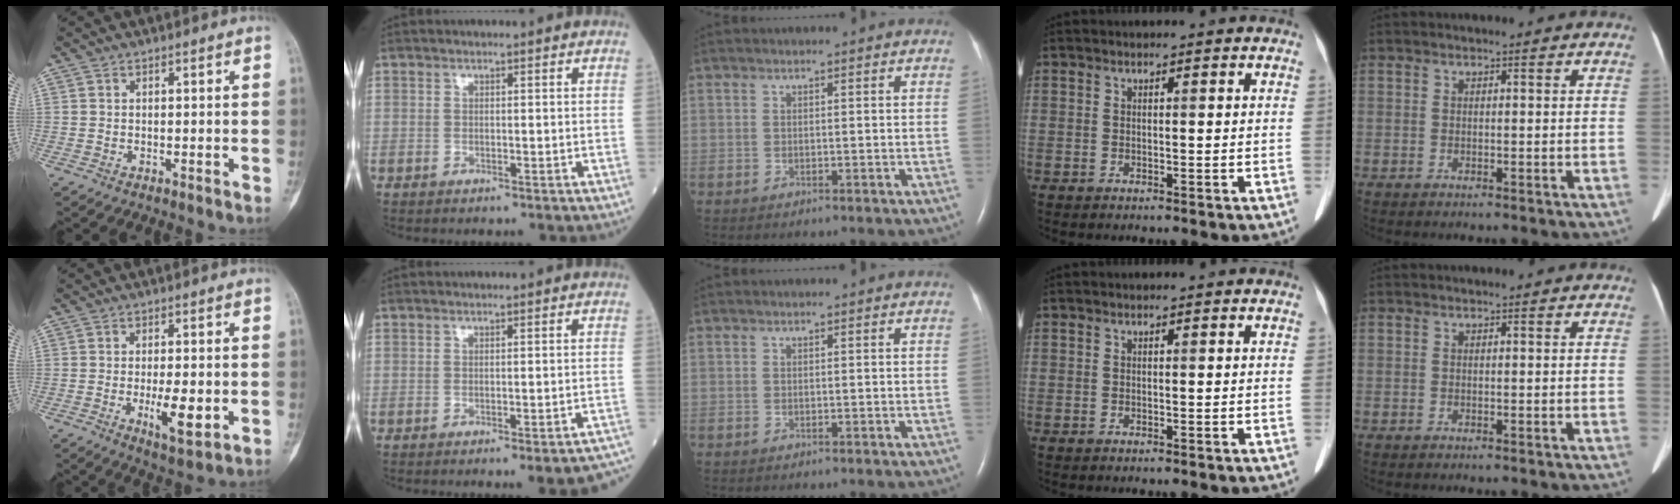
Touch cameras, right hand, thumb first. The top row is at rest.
{"thumb": {"total": 7.3, "force": [-1.4, 2.5, 6.7], "torque": [-0.106, -0.014, -0.018]}, "index": {"total": 8.0, "force": [-7.2, 0.3, 3.4], "torque": [-0.023, -0.001, -0.078]}}